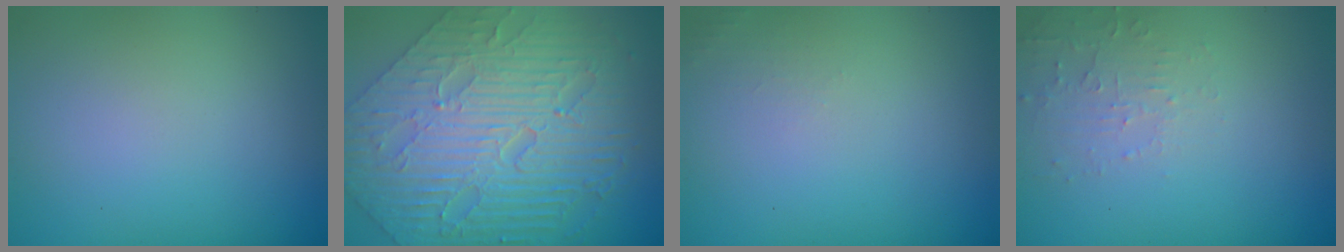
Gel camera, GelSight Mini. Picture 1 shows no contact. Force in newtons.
{"total": 8.9, "press": 6.8, "slide": 5.7}
{"total": 0.7, "press": 0.6, "slide": 0.1}
{"total": 1.9, "press": 1.9, "slide": 0.3}